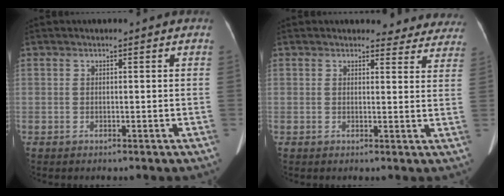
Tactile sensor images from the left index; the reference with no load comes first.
{"total": 8.1, "force": [7.5, 2.9, 0.3], "torque": [0.038, -0.014, 0.052]}